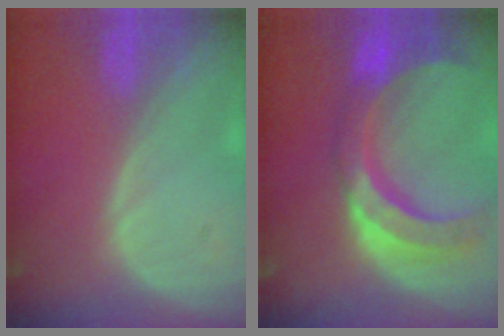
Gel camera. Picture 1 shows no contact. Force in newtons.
{"total": 11.4, "press": 9.6, "slide": 6.1}